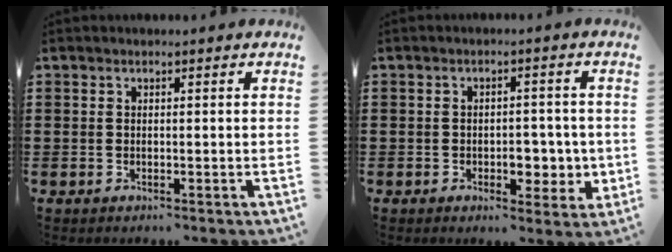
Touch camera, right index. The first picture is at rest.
{"total": 5.0, "force": [-1.1, 3.2, 3.7], "torque": [-0.044, -0.003, -0.025]}